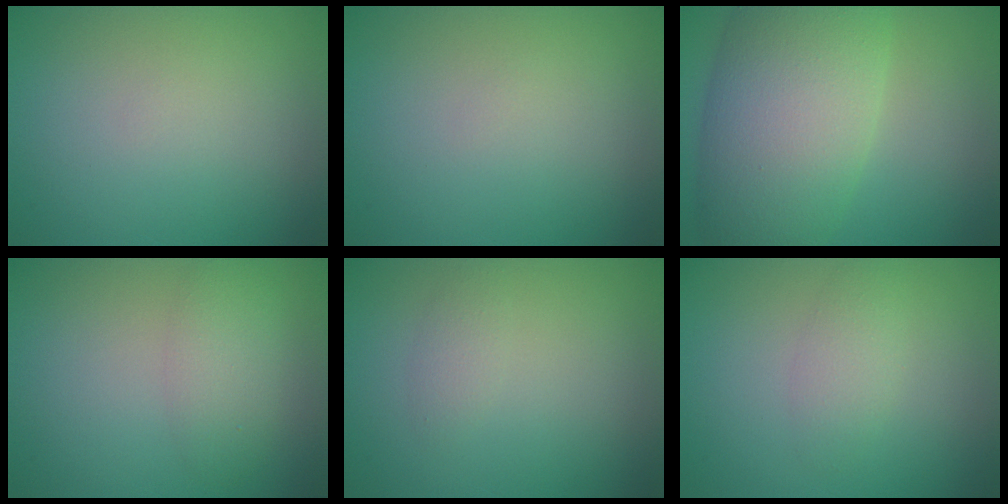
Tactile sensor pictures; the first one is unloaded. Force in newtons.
{"total": 0.0}
{"total": 11.8, "press": 11.8, "slide": 0.3}
{"total": 2.8, "press": 2.8, "slide": 0.1}
{"total": 1.1, "press": 1.1, "slide": 0.0}
{"total": 1.8, "press": 1.8, "slide": 0.1}